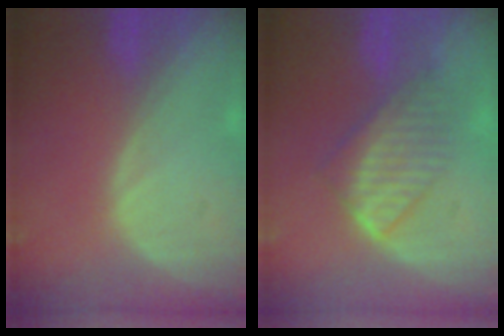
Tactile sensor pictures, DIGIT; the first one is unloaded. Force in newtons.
{"total": 6.3, "press": 6.1, "slide": 1.2}